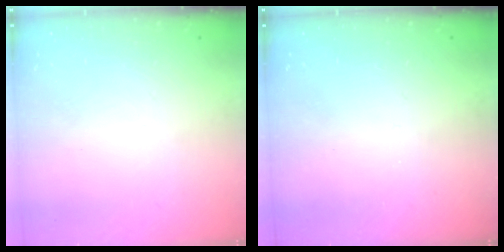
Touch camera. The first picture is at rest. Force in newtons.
{"total": 1.3, "press": 1.2, "slide": 0.2}